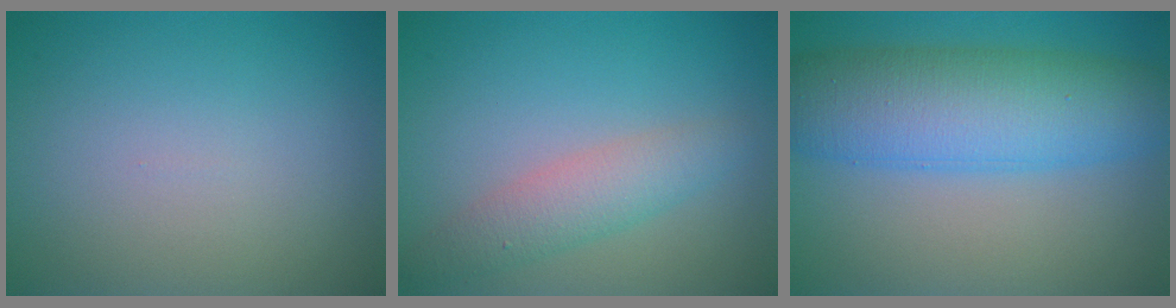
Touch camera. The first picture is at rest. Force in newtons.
{"total": 3.2, "press": 3.2, "slide": 0.1}
{"total": 9.5, "press": 9.5, "slide": 0.3}